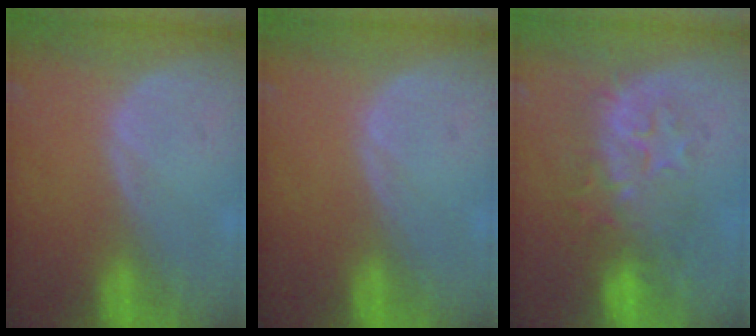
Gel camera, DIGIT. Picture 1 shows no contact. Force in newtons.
{"total": 0.0}
{"total": 8.3, "press": 8.2, "slide": 1.8}